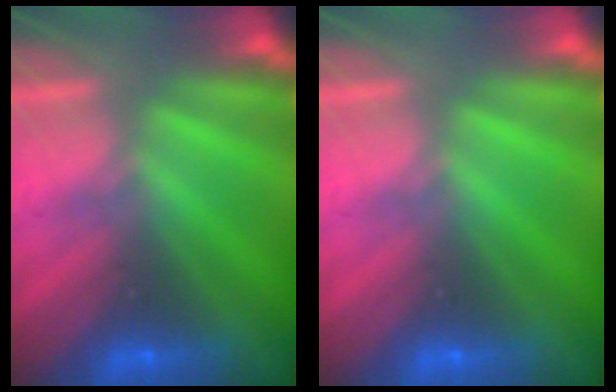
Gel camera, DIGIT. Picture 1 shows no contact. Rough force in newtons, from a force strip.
{"total": 0.0}